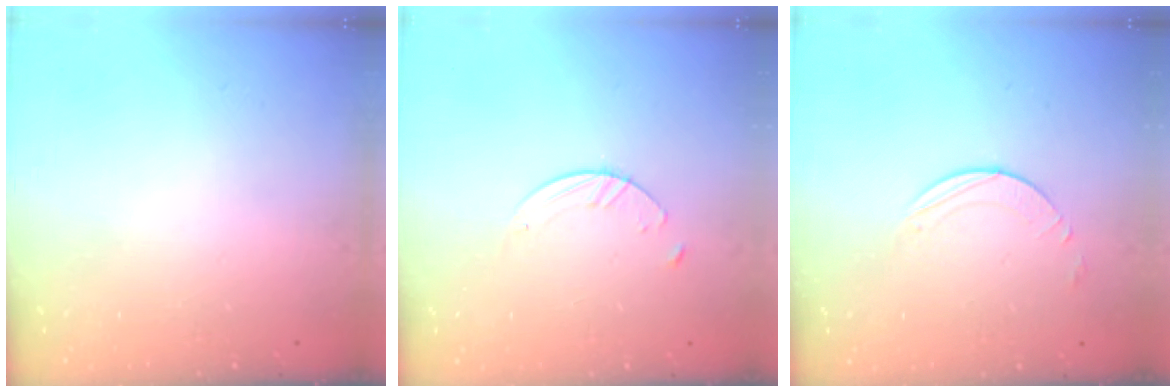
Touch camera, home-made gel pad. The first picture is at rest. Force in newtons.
{"total": 3.6, "press": 3.6, "slide": 0.4}
{"total": 4.8, "press": 4.8, "slide": 0.5}